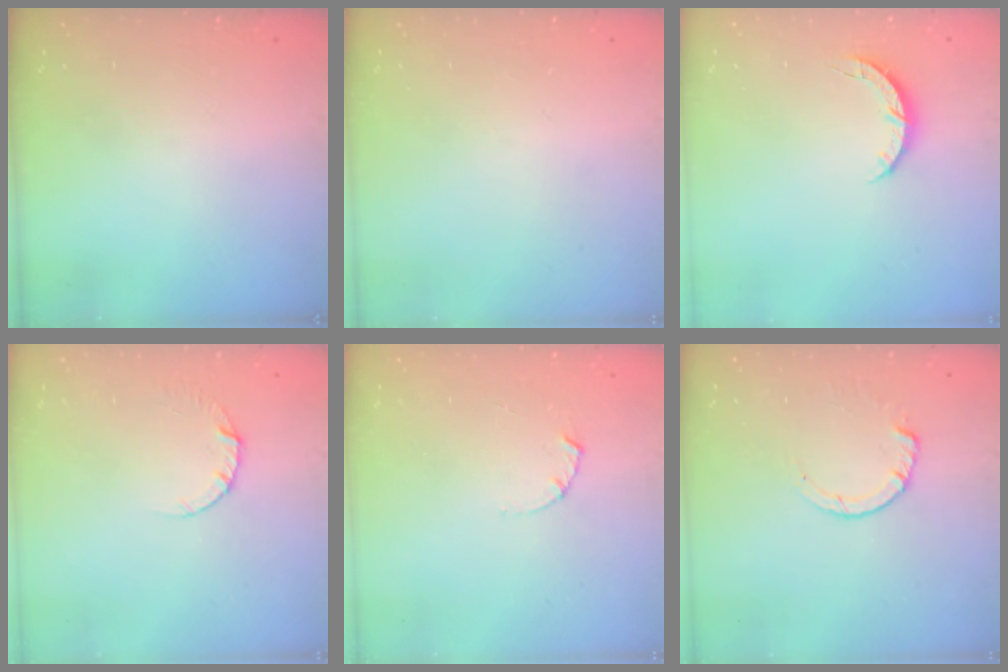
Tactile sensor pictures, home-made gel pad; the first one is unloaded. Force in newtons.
{"total": 0.0}
{"total": 4.4, "press": 4.4, "slide": 0.5}
{"total": 3.4, "press": 3.4, "slide": 0.4}
{"total": 1.7, "press": 1.6, "slide": 0.3}
{"total": 3.3, "press": 3.3, "slide": 0.4}